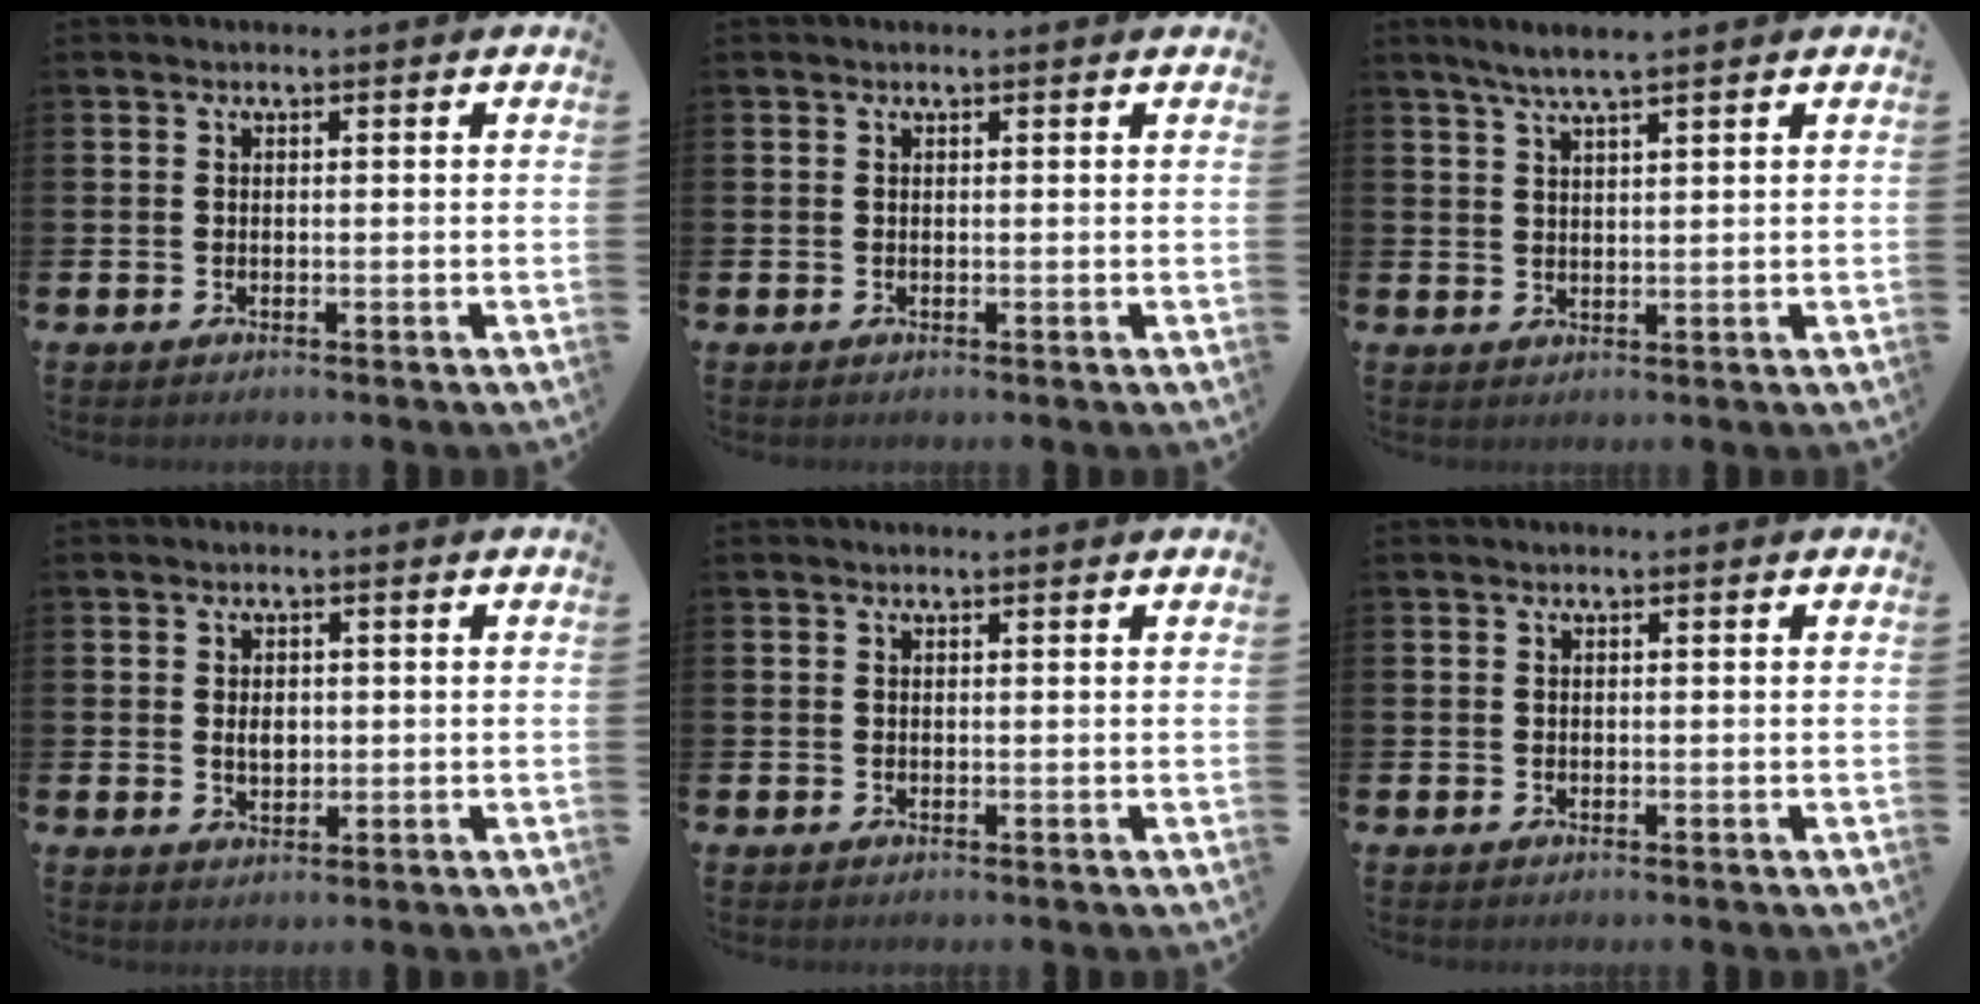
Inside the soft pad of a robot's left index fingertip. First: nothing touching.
{"total": 0.0}
{"total": 4.0, "force": [3.4, 0.2, 2.1], "torque": [-0.041, -0.007, 0.058]}
{"total": 2.2, "force": [0.3, 1.5, 1.6], "torque": [-0.014, 0.000, -0.001]}
{"total": 0.0}
{"total": 0.0}